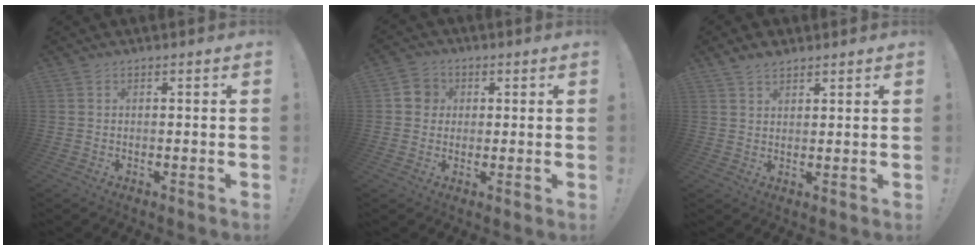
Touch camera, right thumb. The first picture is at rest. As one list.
[{"total": 5.5, "force": [0.9, 5.1, 1.7], "torque": [-0.022, 0.005, 0.017]}, {"total": 3.6, "force": [2.9, 1.7, 1.1], "torque": [-0.022, -0.015, 0.055]}]